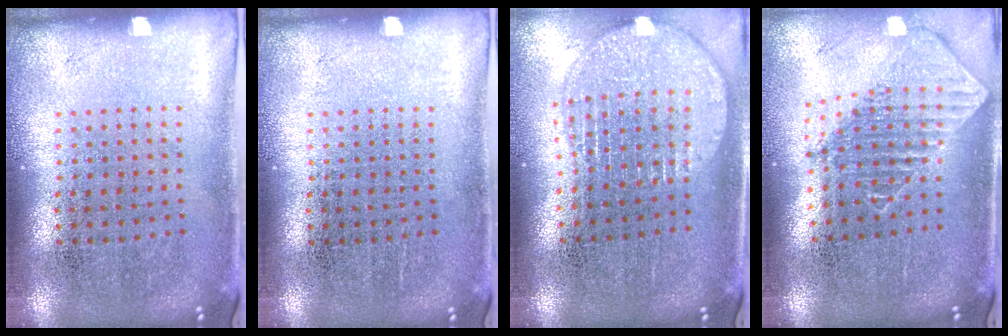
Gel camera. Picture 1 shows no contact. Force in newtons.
{"total": 0.0}
{"total": 1.9, "press": 1.6, "slide": 1.0}
{"total": 2.0, "press": 1.5, "slide": 1.3}